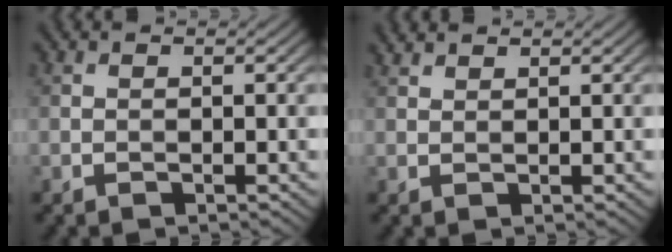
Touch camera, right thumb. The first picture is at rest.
{"total": 1.4, "force": [1.3, 0.3, 0.4], "torque": [-0.013, 0.004, 0.030]}